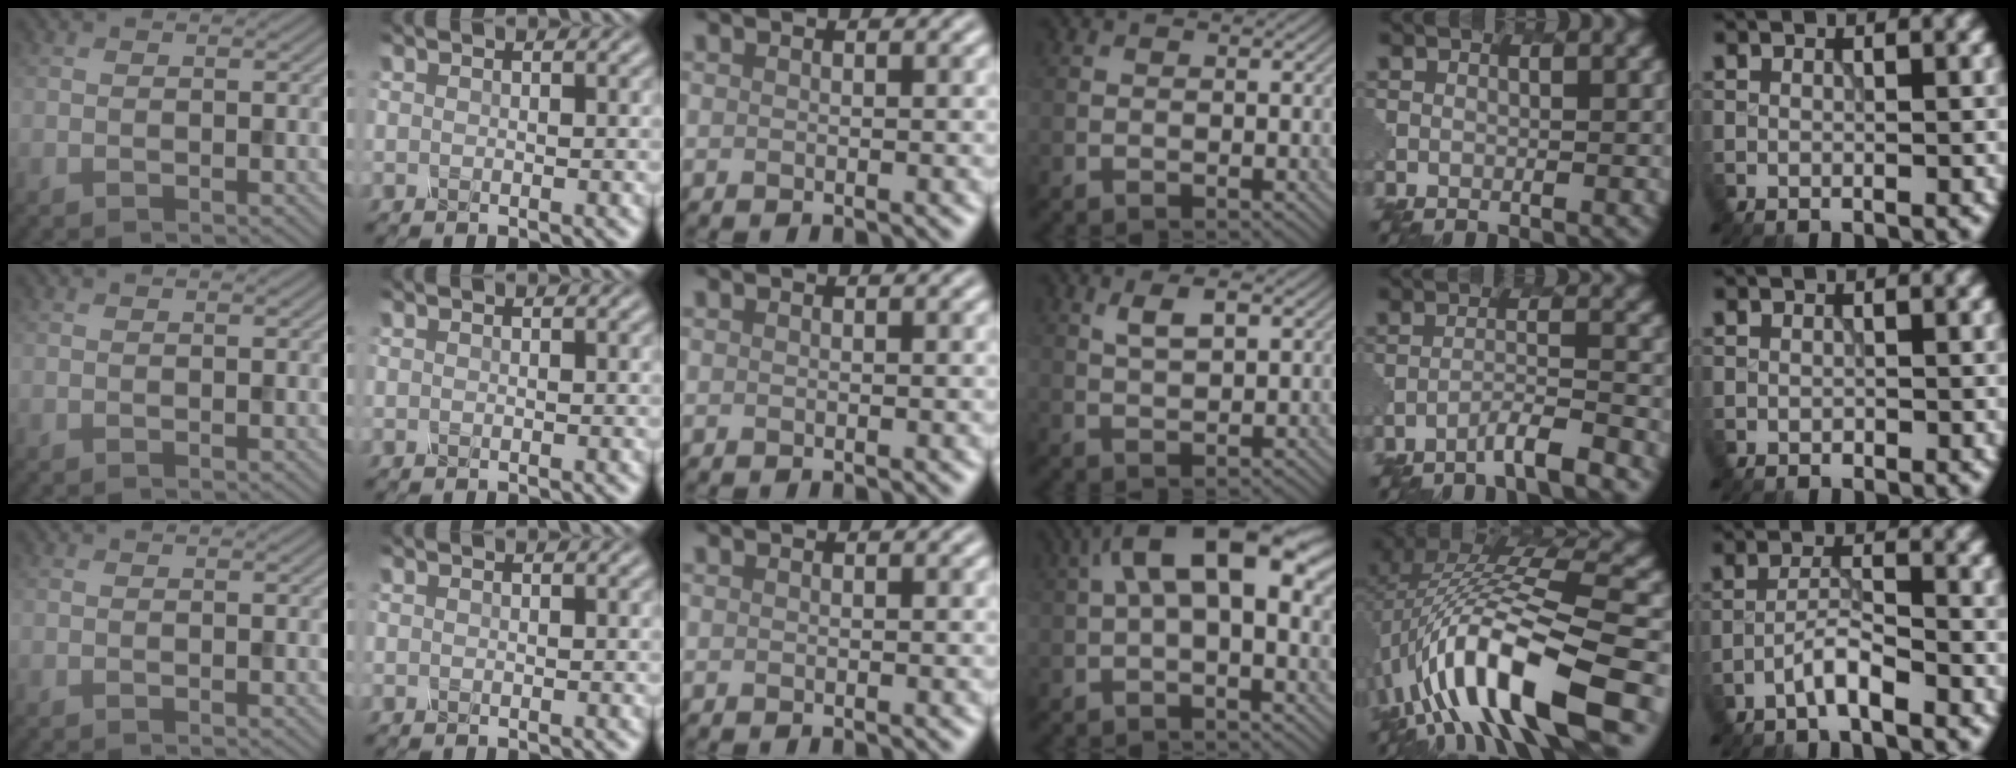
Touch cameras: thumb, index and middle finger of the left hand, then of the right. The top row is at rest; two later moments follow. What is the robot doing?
{"motion": "shake", "object": "salt shaker"}